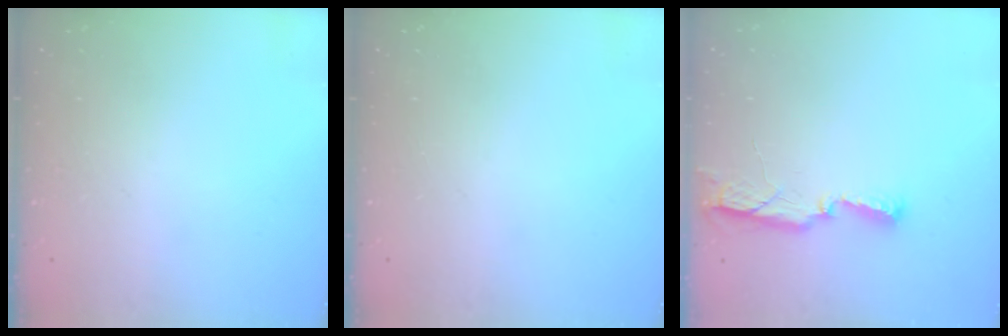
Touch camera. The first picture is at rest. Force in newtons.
{"total": 0.0}
{"total": 6.6, "press": 6.5, "slide": 1.1}